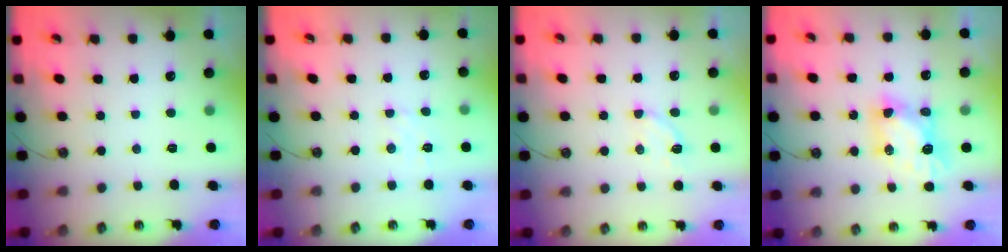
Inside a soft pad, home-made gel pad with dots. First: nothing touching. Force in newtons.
{"total": 6.0, "press": 6.0, "slide": 0.6}
{"total": 4.2, "press": 4.0, "slide": 1.2}
{"total": 7.0, "press": 7.0, "slide": 0.3}